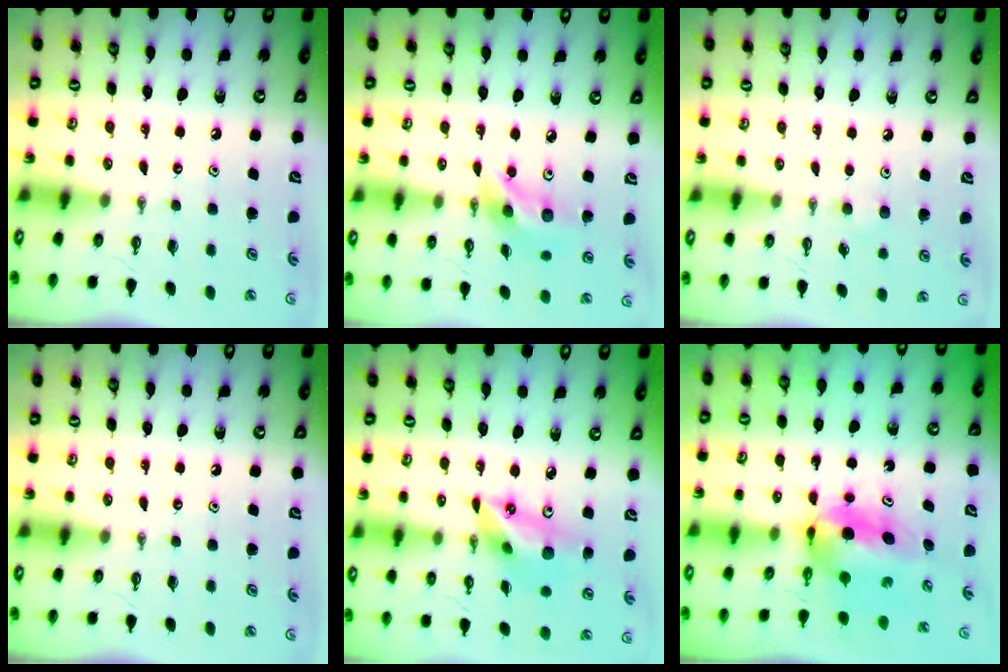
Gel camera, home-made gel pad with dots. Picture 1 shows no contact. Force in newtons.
{"total": 11.9, "press": 11.9, "slide": 0.8}
{"total": 4.6, "press": 4.5, "slide": 0.9}
{"total": 0.0}
{"total": 15.5, "press": 15.1, "slide": 3.3}
{"total": 6.7, "press": 6.2, "slide": 2.6}